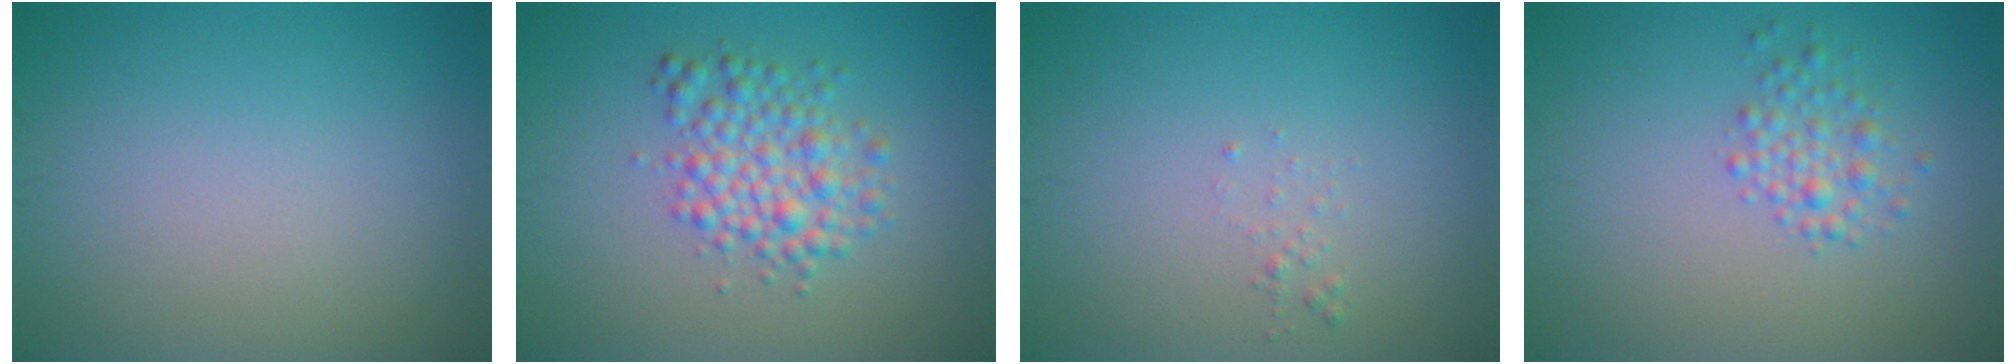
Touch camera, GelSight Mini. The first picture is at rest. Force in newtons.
{"total": 4.0, "press": 4.0, "slide": 0.0}
{"total": 0.6, "press": 0.6, "slide": 0.1}
{"total": 2.1, "press": 2.1, "slide": 0.1}